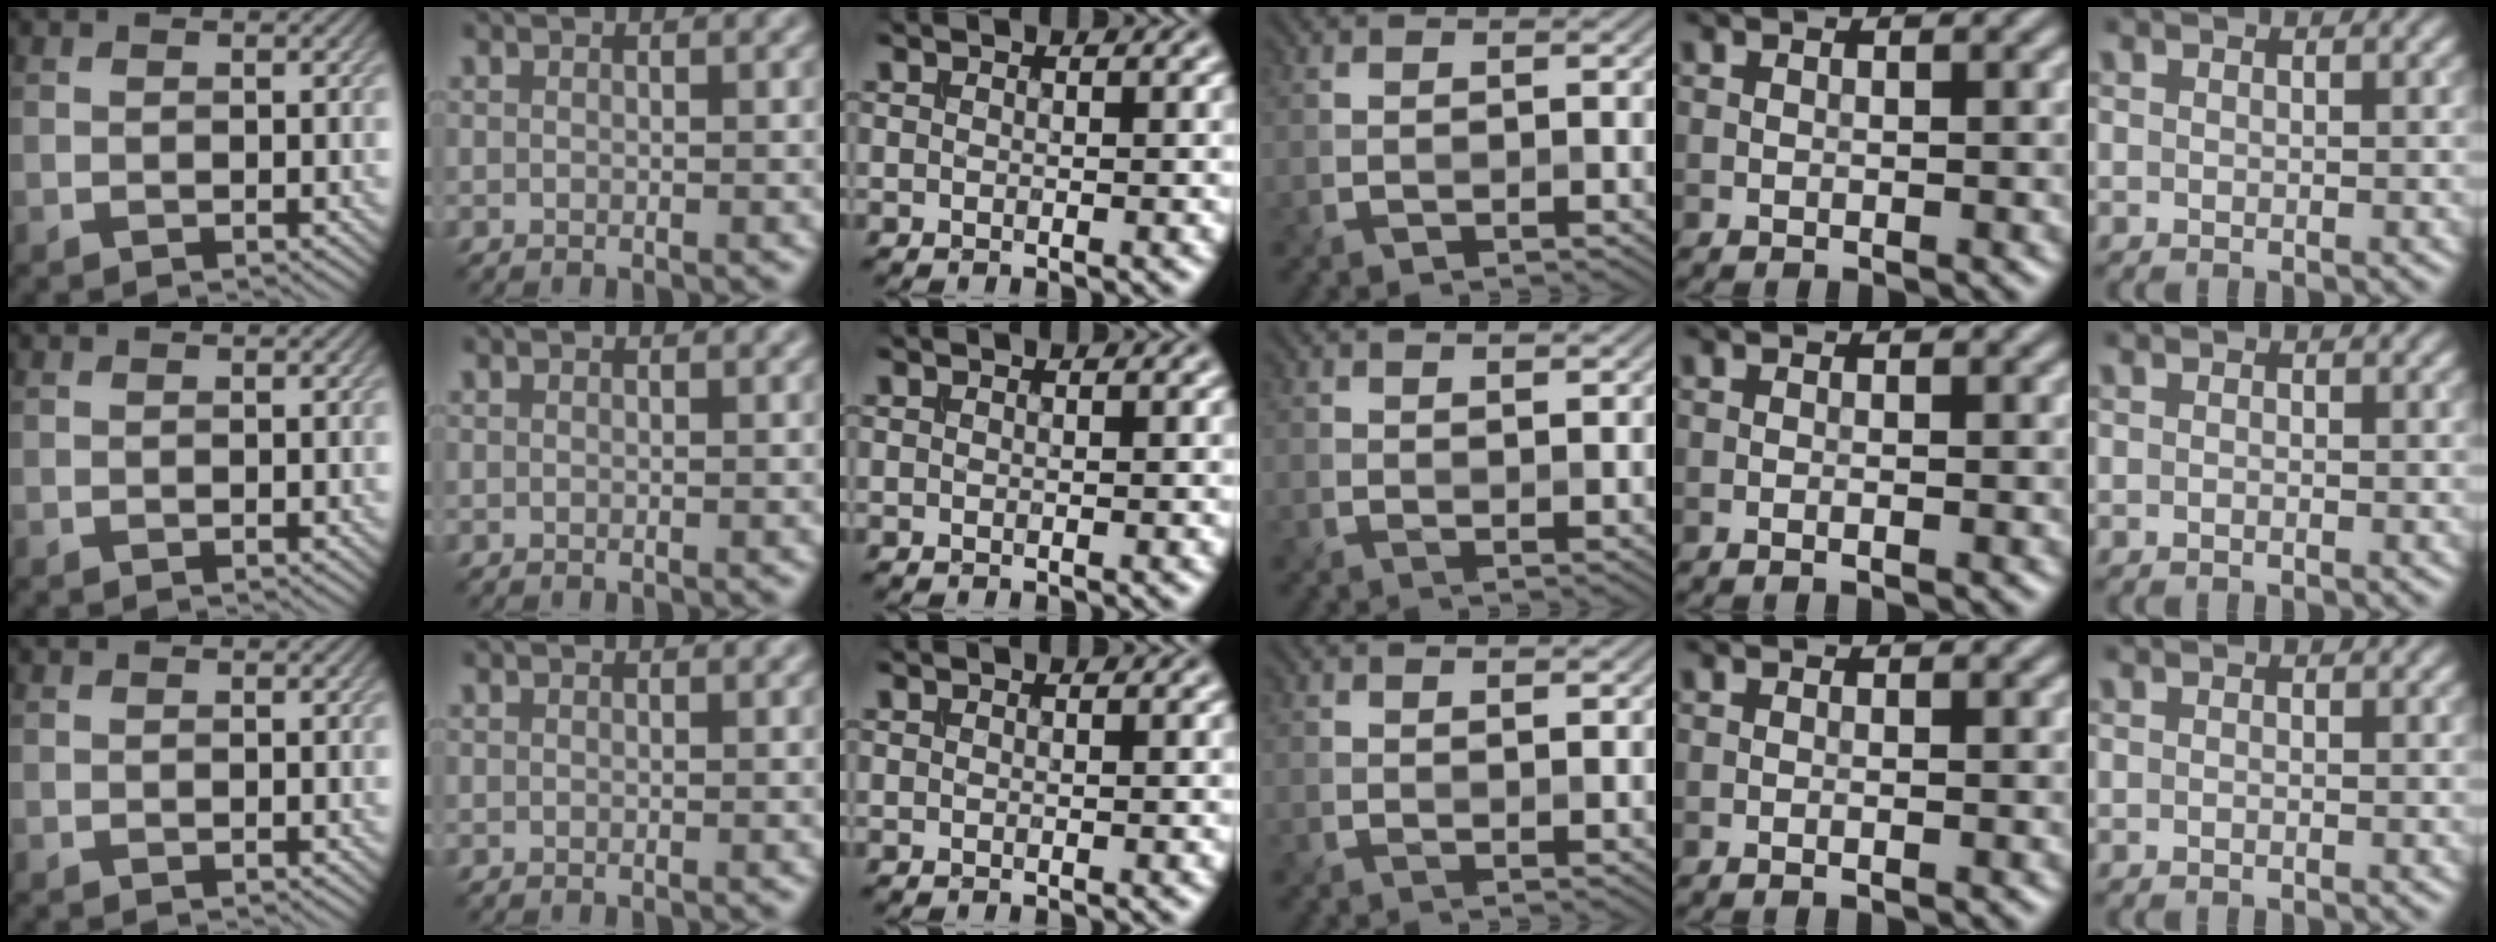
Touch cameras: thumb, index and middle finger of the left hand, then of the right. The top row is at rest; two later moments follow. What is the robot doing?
{"motion": "insert", "object": "bucket"}